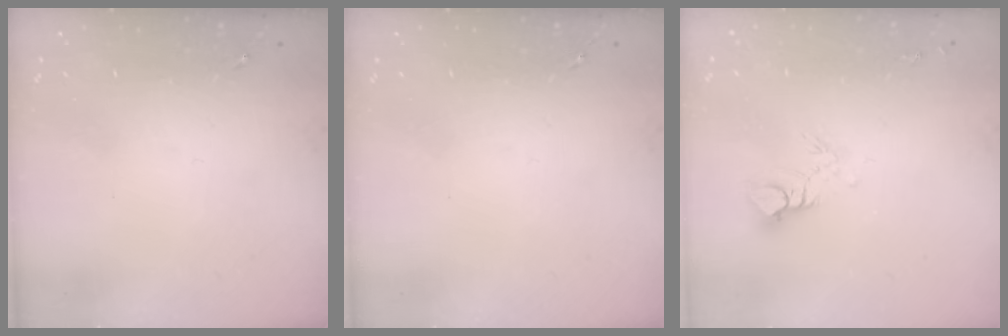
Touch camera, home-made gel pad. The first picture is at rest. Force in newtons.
{"total": 0.0}
{"total": 7.4, "press": 7.4, "slide": 0.8}